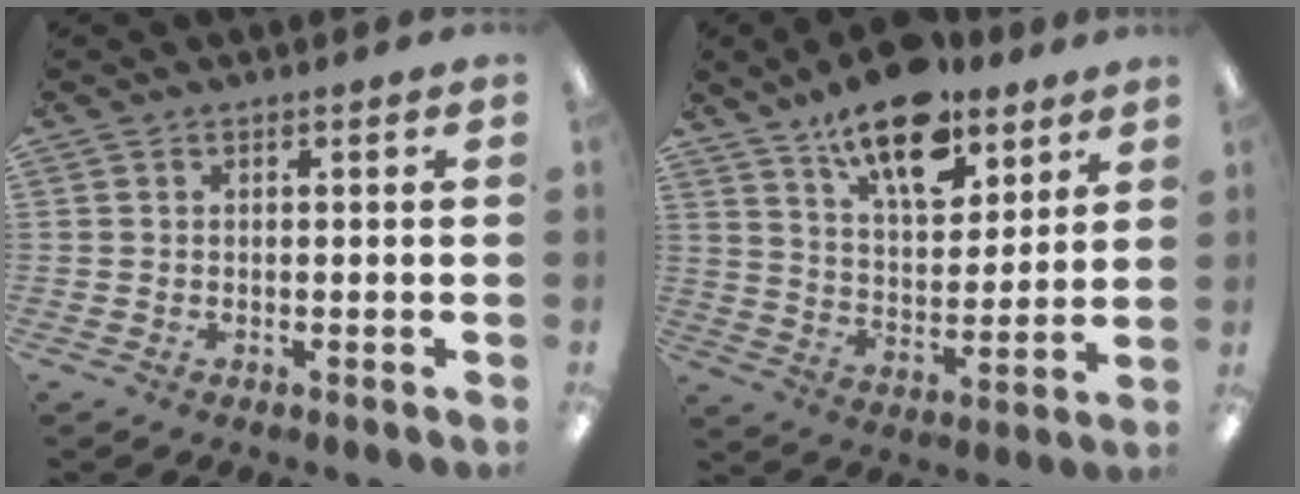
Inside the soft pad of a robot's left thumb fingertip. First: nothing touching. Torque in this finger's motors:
{"motor_torque": [0.46, 0.48, 1.43, -1.34, 0.36]}